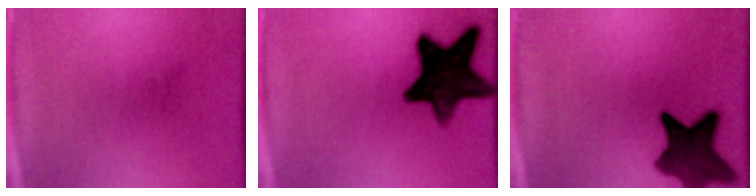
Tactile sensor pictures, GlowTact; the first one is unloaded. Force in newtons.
{"total": 14.0}
{"total": 9.9}